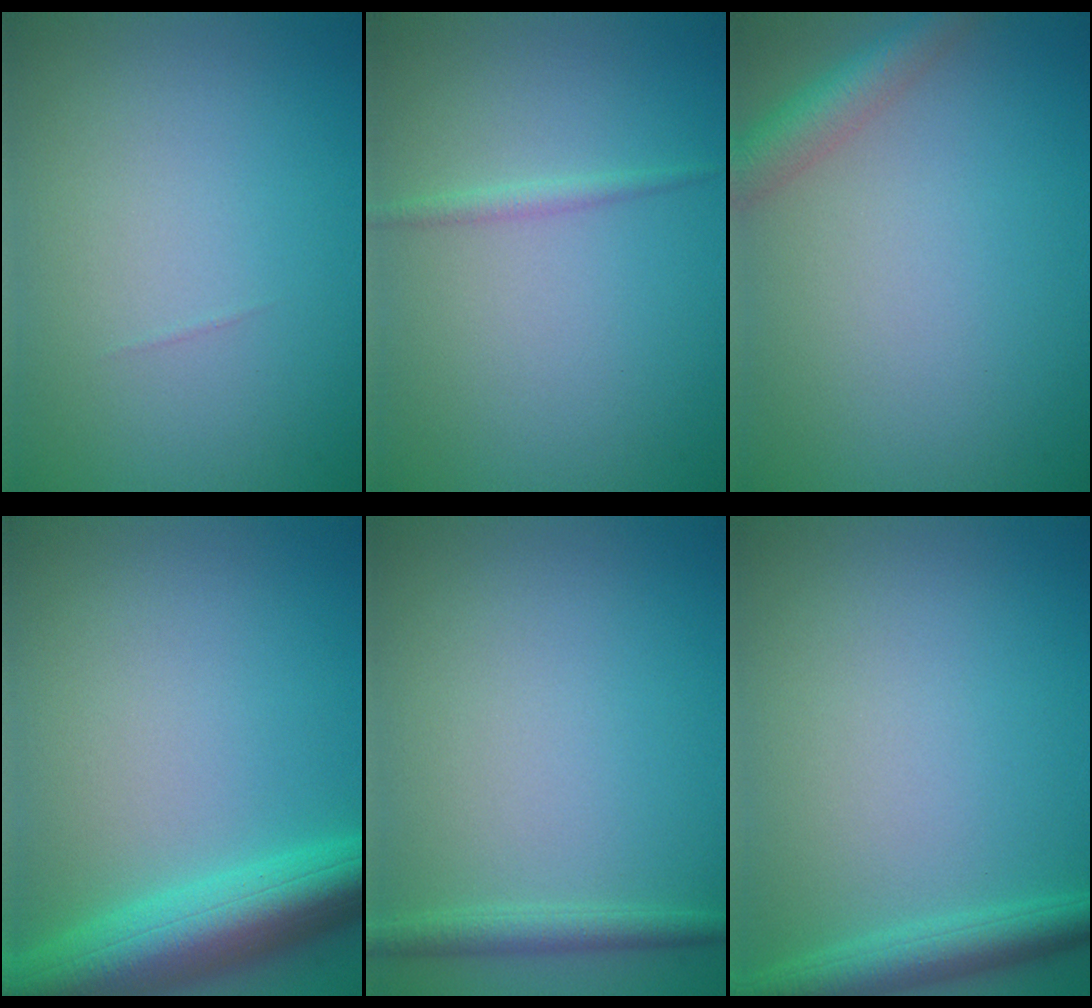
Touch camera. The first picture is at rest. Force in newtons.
{"total": 1.0, "press": 1.0, "slide": 0.1}
{"total": 3.0, "press": 3.0, "slide": 0.1}
{"total": 8.1, "press": 8.0, "slide": 0.4}
{"total": 1.7, "press": 1.7, "slide": 0.1}
{"total": 3.1, "press": 3.1, "slide": 0.2}